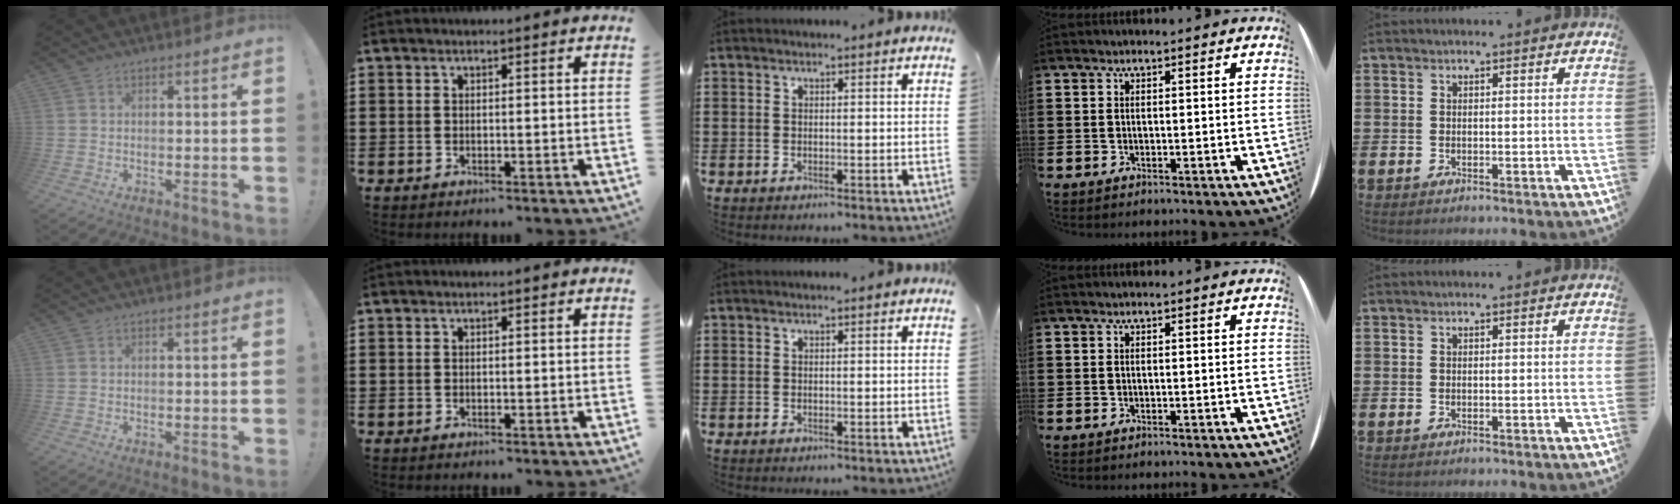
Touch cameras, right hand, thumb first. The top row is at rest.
{}